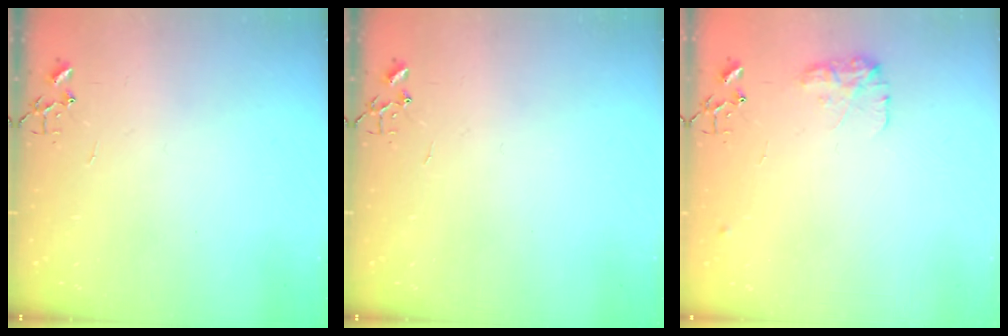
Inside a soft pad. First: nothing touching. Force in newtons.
{"total": 0.0}
{"total": 9.5, "press": 9.5, "slide": 0.4}